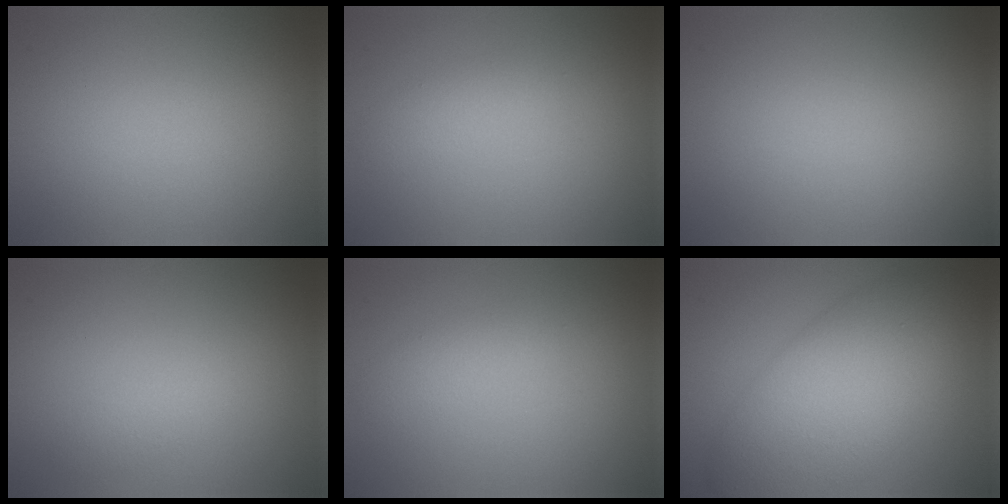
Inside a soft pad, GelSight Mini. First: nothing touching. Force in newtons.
{"total": 1.5, "press": 1.5, "slide": 0.1}
{"total": 0.0}
{"total": 1.3, "press": 1.3, "slide": 0.0}
{"total": 1.5, "press": 1.5, "slide": 0.1}
{"total": 9.1, "press": 9.1, "slide": 0.4}